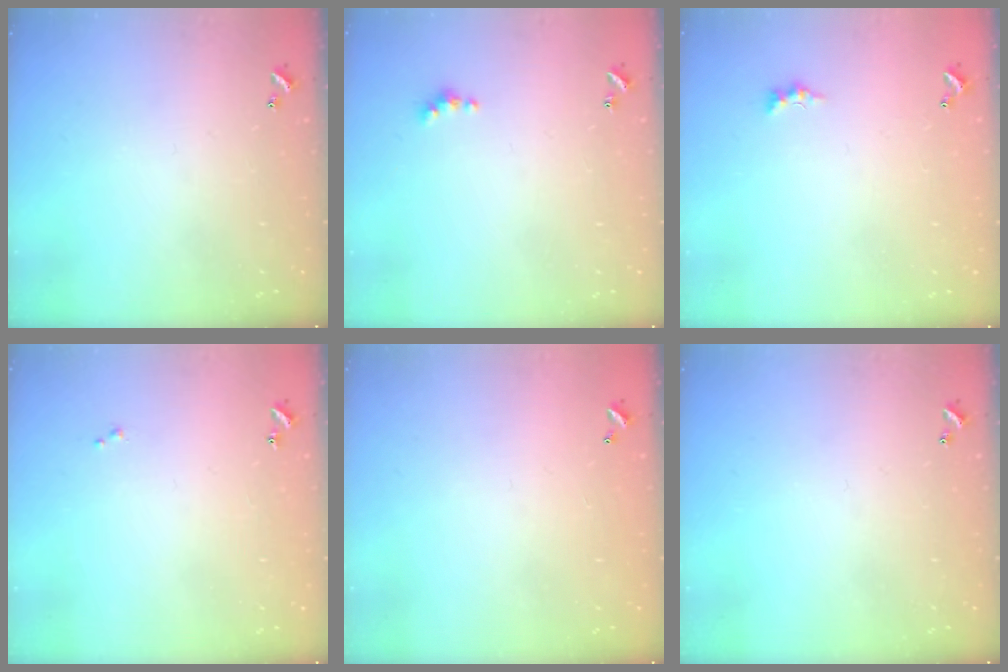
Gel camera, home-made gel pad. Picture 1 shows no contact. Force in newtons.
{"total": 2.0, "press": 2.0, "slide": 0.5}
{"total": 0.0}
{"total": 0.7, "press": 0.6, "slide": 0.3}
{"total": 2.8, "press": 2.8, "slide": 0.1}
{"total": 0.0}